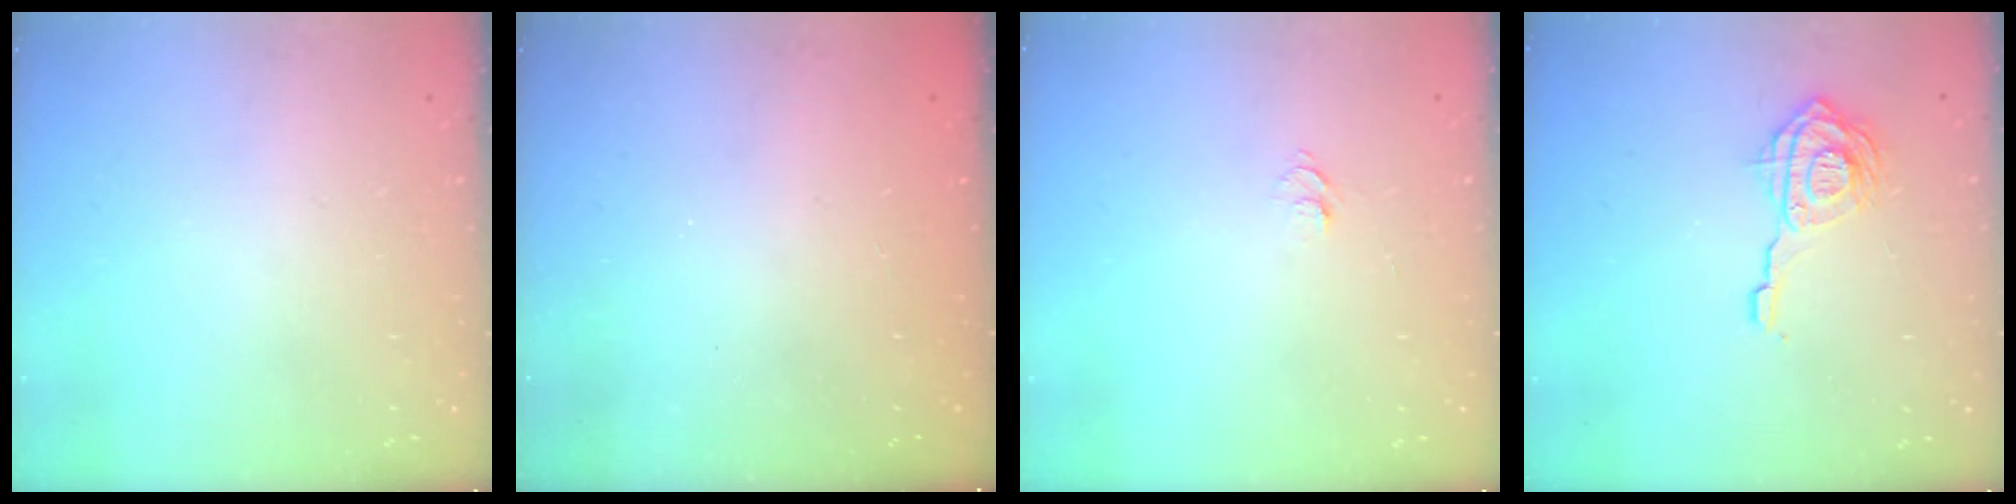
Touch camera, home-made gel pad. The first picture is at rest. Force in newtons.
{"total": 2.3, "press": 2.2, "slide": 0.8}
{"total": 4.7, "press": 4.6, "slide": 0.5}
{"total": 11.2, "press": 11.1, "slide": 0.9}